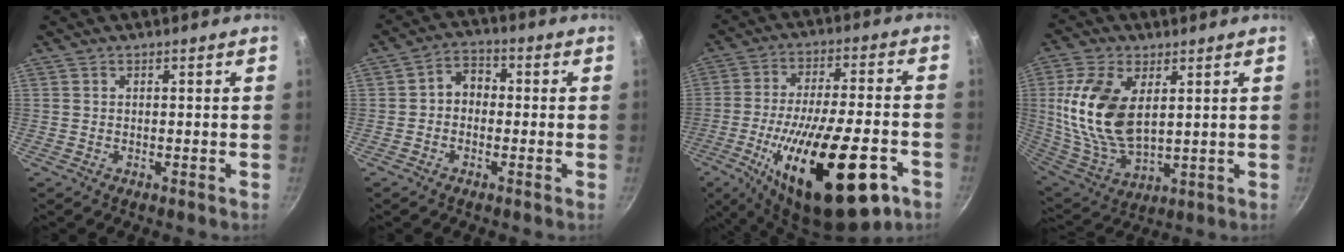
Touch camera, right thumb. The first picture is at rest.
{"total": 4.9, "force": [-0.4, 3.9, 2.9], "torque": [-0.023, 0.017, -0.020]}
{"total": 26.3, "force": [-10.9, 9.4, 22.1], "torque": [-0.334, 0.022, -0.166]}
{"total": 17.0, "force": [3.7, 9.5, 13.6], "torque": [-0.266, -0.021, 0.084]}